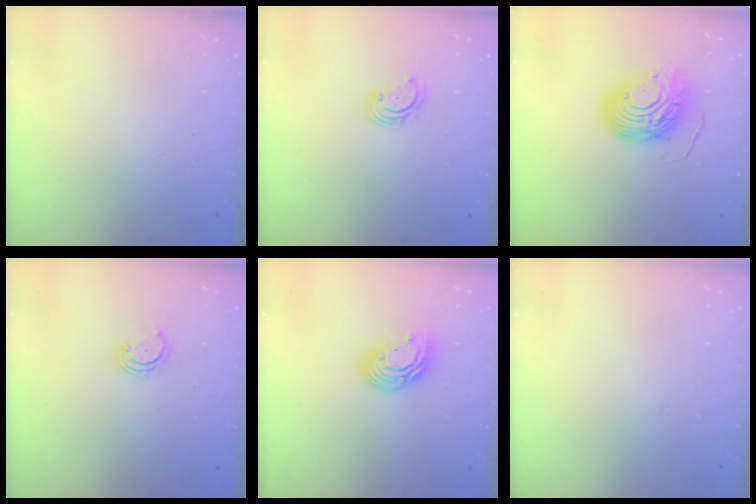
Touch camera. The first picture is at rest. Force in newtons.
{"total": 2.9, "press": 2.9, "slide": 0.4}
{"total": 10.5, "press": 10.5, "slide": 0.9}
{"total": 2.9, "press": 2.9, "slide": 0.3}
{"total": 10.3, "press": 10.3, "slide": 1.1}
{"total": 0.0}